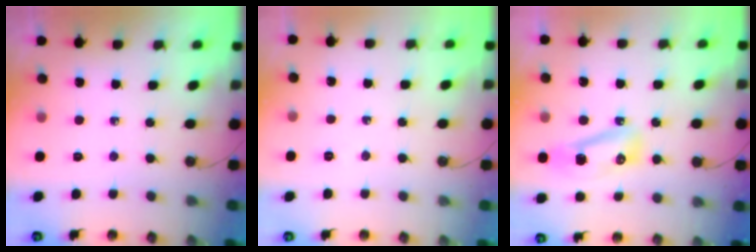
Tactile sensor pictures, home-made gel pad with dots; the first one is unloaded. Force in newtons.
{"total": 3.5, "press": 2.9, "slide": 2.1}
{"total": 16.5, "press": 10.8, "slide": 12.5}